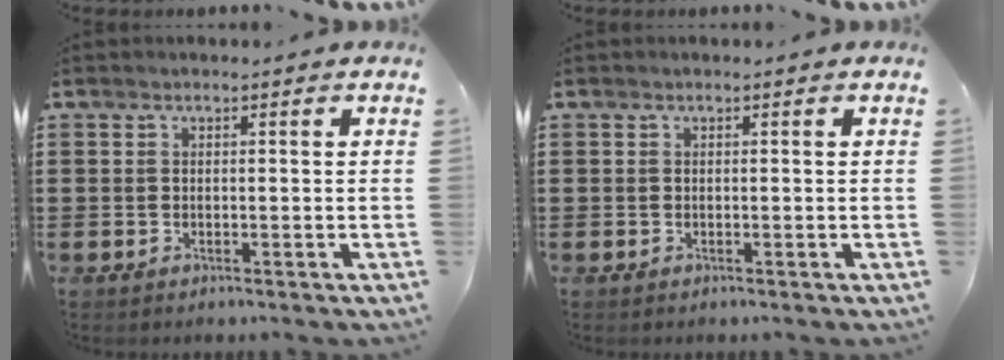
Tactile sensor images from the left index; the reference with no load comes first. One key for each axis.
{"total": 0.0}